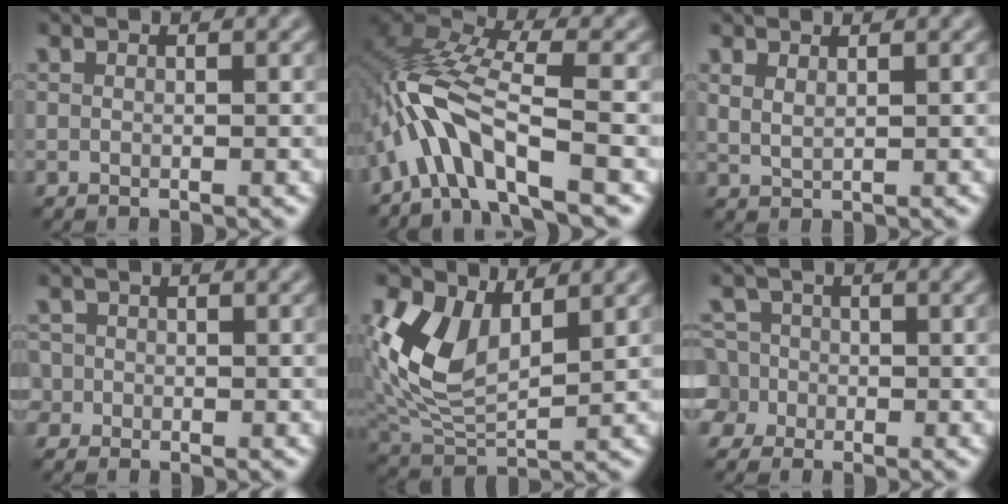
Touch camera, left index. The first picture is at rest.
{"total": 6.9, "force": [-3.6, 1.7, 5.6], "torque": [-0.115, 0.016, -0.077]}
{"total": 1.0, "force": [0.9, 0.2, 0.5], "torque": [-0.016, -0.002, 0.021]}
{"total": 1.4, "force": [-0.3, 1.3, 0.1], "torque": [0.007, 0.008, -0.018]}
{"total": 6.7, "force": [1.5, 4.0, 5.2], "torque": [-0.118, -0.009, 0.032]}
{"total": 4.5, "force": [-1.4, 4.1, 1.0], "torque": [-0.014, 0.023, -0.056]}